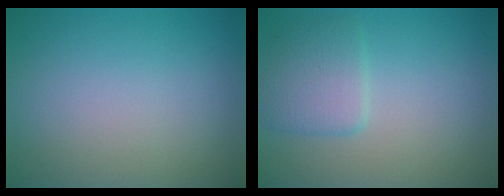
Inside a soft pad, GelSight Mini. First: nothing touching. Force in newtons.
{"total": 2.8, "press": 2.8, "slide": 0.1}